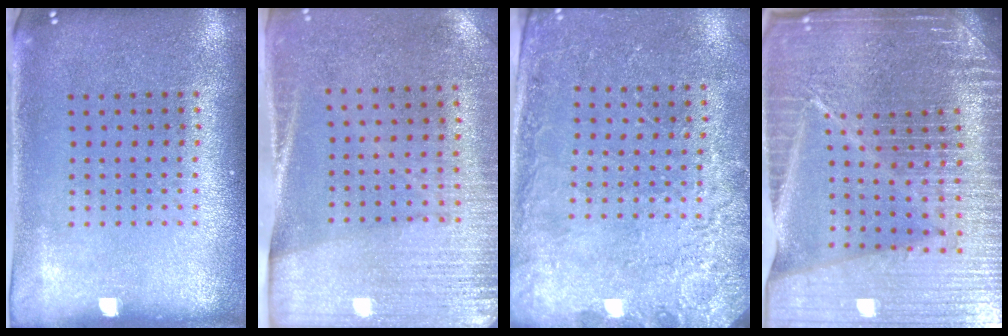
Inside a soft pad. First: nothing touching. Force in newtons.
{"total": 2.7, "press": 2.4, "slide": 1.2}
{"total": 2.5, "press": 2.3, "slide": 0.8}
{"total": 6.8, "press": 5.9, "slide": 3.5}